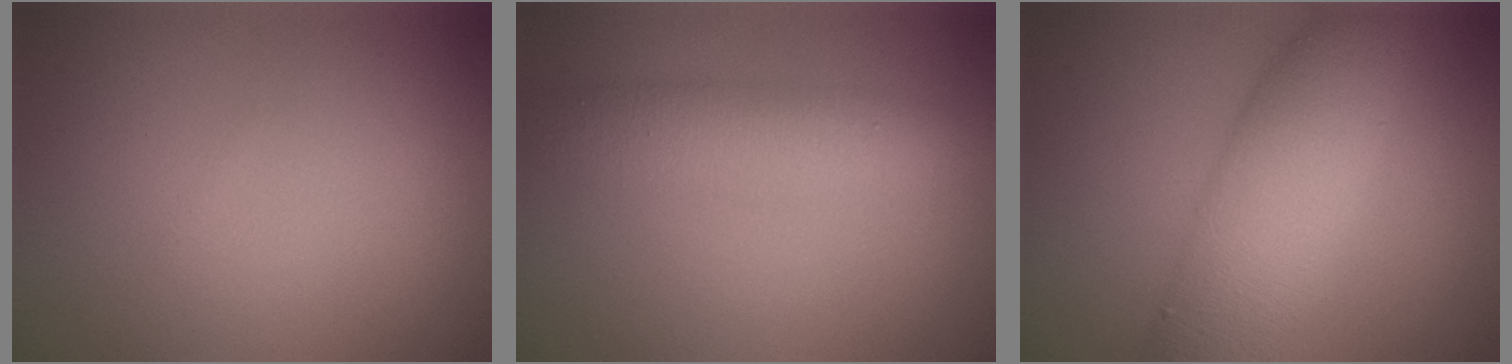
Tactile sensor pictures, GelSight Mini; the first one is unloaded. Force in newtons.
{"total": 3.7, "press": 3.7, "slide": 0.1}
{"total": 7.6, "press": 7.6, "slide": 0.1}